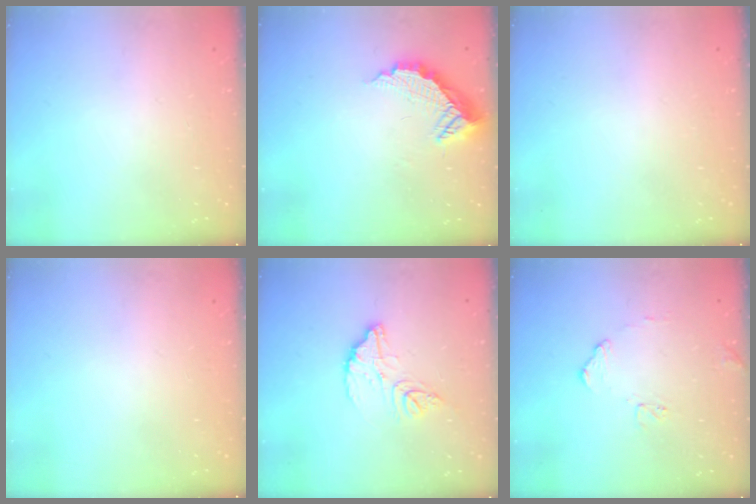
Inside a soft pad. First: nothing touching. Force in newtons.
{"total": 9.0, "press": 9.0, "slide": 0.7}
{"total": 0.0}
{"total": 0.0}
{"total": 12.3, "press": 12.3, "slide": 1.1}
{"total": 9.7, "press": 9.7, "slide": 0.4}